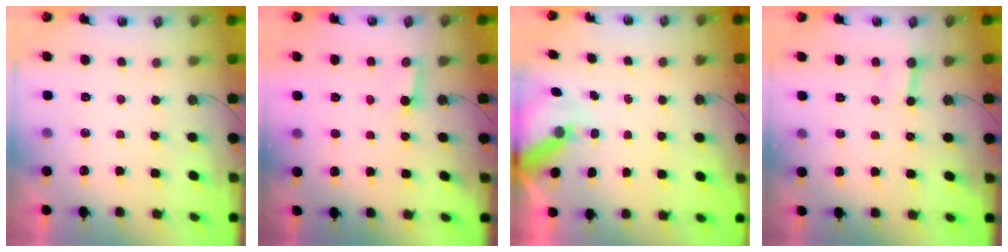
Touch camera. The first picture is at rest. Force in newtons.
{"total": 2.6, "press": 2.6, "slide": 0.4}
{"total": 8.1, "press": 8.1, "slide": 0.8}
{"total": 3.1, "press": 3.1, "slide": 0.5}